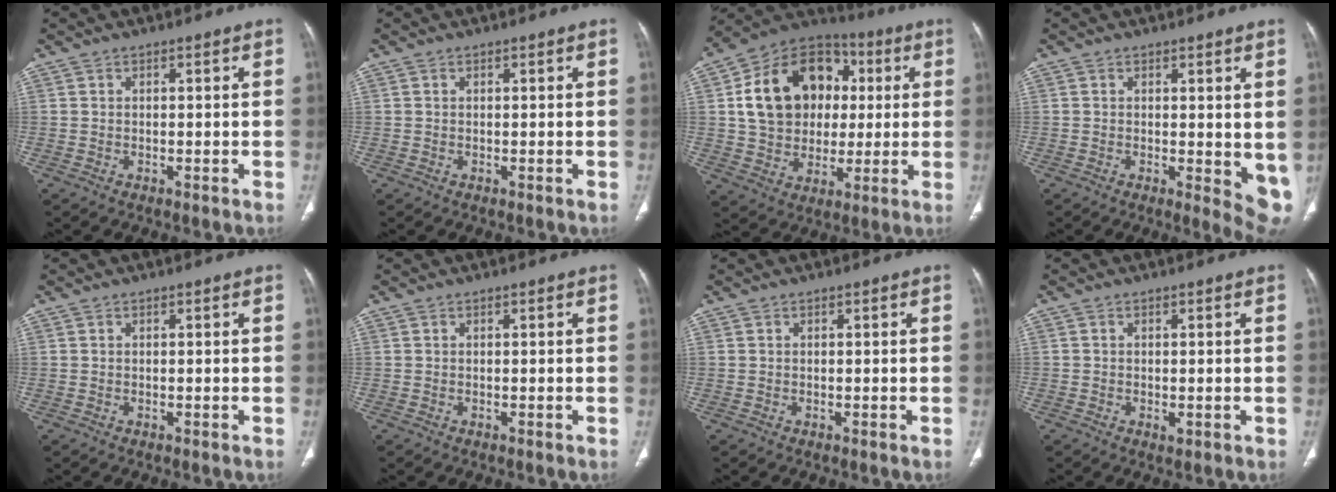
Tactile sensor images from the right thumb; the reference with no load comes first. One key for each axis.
{"total": 0.0}
{"total": 20.5, "fx": 3.6, "fy": 16.2, "fz": 12.1, "tx": -0.174, "ty": 0.024, "tz": 0.064}
{"total": 6.3, "fx": 0.3, "fy": 2.4, "fz": 5.8, "tx": -0.067, "ty": -0.016, "tz": 0.006}
{"total": 0.0}
{"total": 0.0}
{"total": 0.0}
{"total": 1.3, "fx": -0.3, "fy": 0.8, "fz": 1.0, "tx": -0.011, "ty": -0.003, "tz": -0.004}